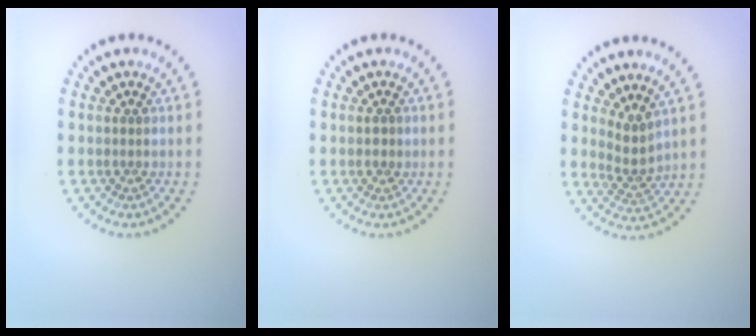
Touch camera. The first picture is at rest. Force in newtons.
{"total": 0.8, "press": 0.8, "slide": 0.1}
{"total": 2.2, "press": 1.6, "slide": 1.5}